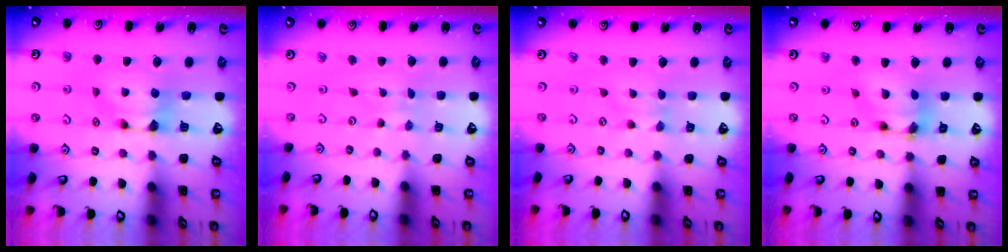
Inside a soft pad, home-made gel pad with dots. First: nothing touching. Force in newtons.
{"total": 7.1, "press": 7.1, "slide": 0.4}
{"total": 0.6, "press": 0.4, "slide": 0.4}
{"total": 5.9, "press": 5.6, "slide": 2.1}